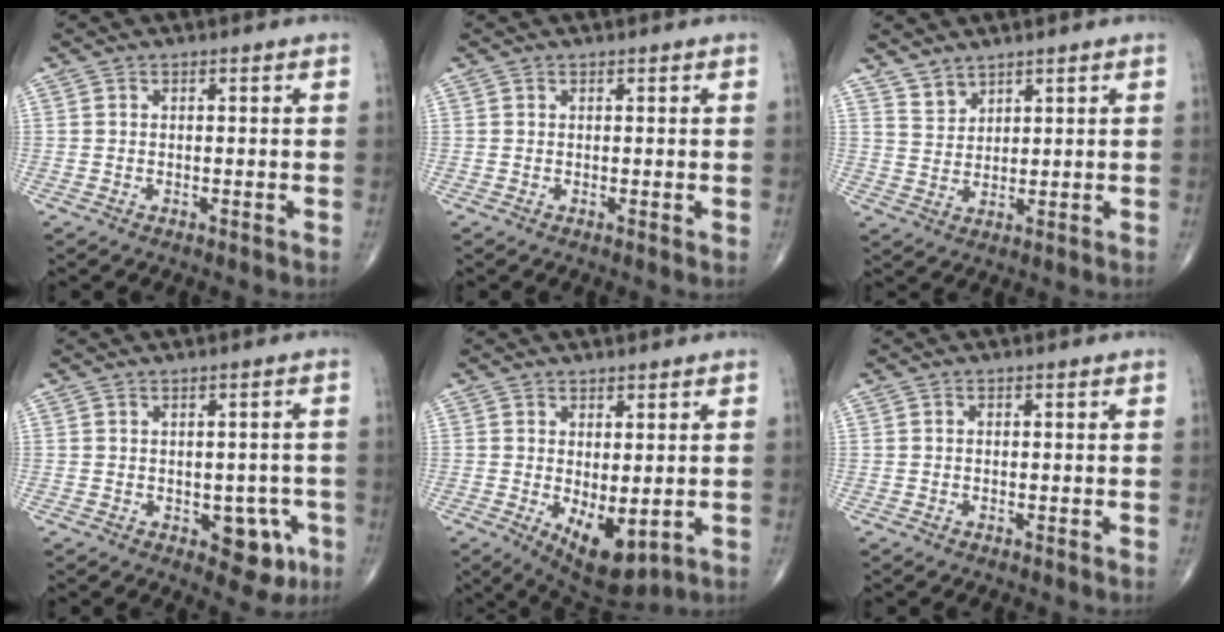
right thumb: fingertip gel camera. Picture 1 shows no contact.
{"total": 0.5, "force": [0.2, 0.2, 0.4], "torque": [-0.010, -0.002, 0.002]}
{"total": 3.3, "force": [3.0, 1.5, 0.5], "torque": [0.004, -0.022, 0.060]}
{"total": 6.7, "force": [-2.3, 4.0, 4.9], "torque": [-0.024, 0.008, -0.022]}
{"total": 8.7, "force": [-1.6, 4.1, 7.5], "torque": [-0.102, -0.017, -0.007]}
{"total": 0.0}